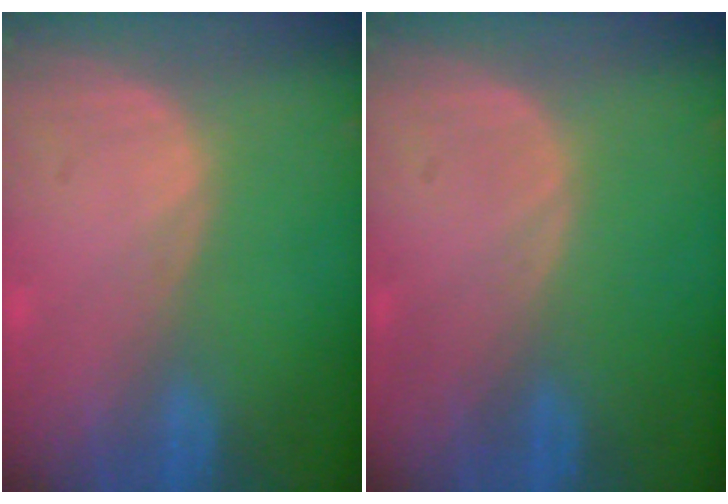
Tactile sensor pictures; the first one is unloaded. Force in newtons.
{"total": 0.0}